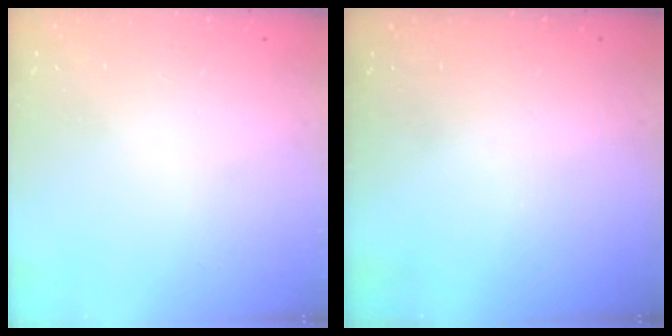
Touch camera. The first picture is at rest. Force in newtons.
{"total": 0.0}